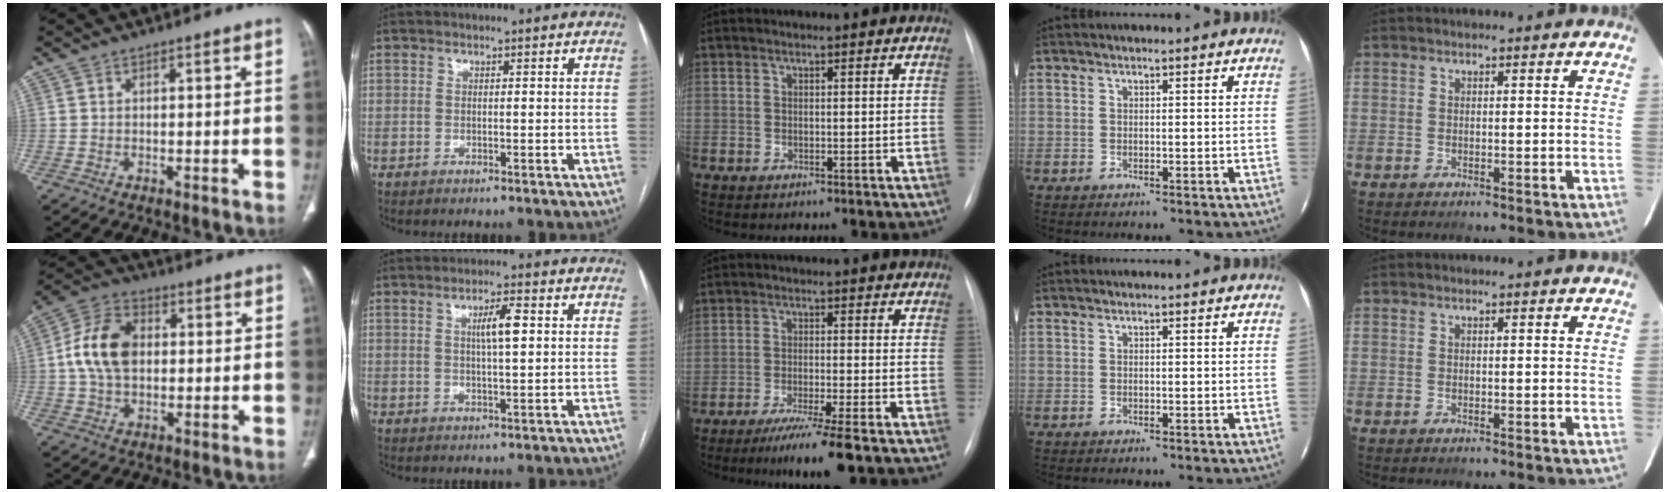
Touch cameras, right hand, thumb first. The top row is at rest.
{"thumb": {"total": 11.6, "force": [0.8, 7.9, 8.4], "torque": [-0.153, 0.019, 0.010]}, "index": {"total": 4.6, "force": [1.1, 0.5, 4.4], "torque": [-0.076, 0.004, 0.018]}, "middle": {"total": 7.7, "force": [-5.6, -0.9, 5.1], "torque": [-0.079, -0.021, -0.094]}}